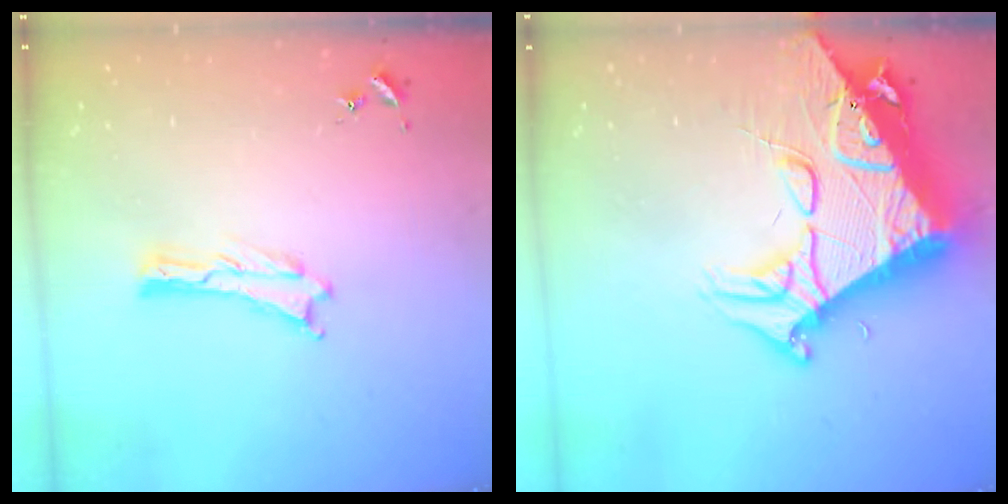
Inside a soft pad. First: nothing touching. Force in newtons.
{"total": 15.1, "press": 15.0, "slide": 1.6}